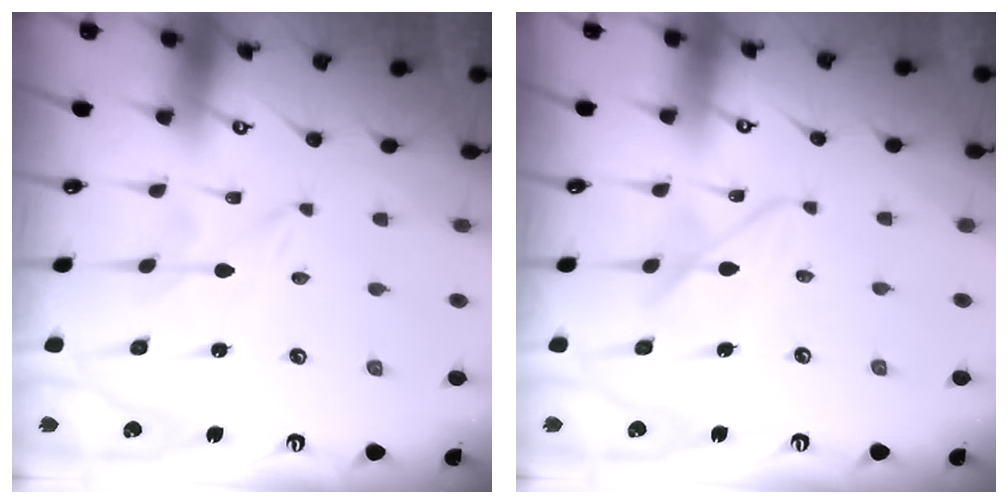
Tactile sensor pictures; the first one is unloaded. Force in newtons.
{"total": 7.3, "press": 7.3, "slide": 0.6}